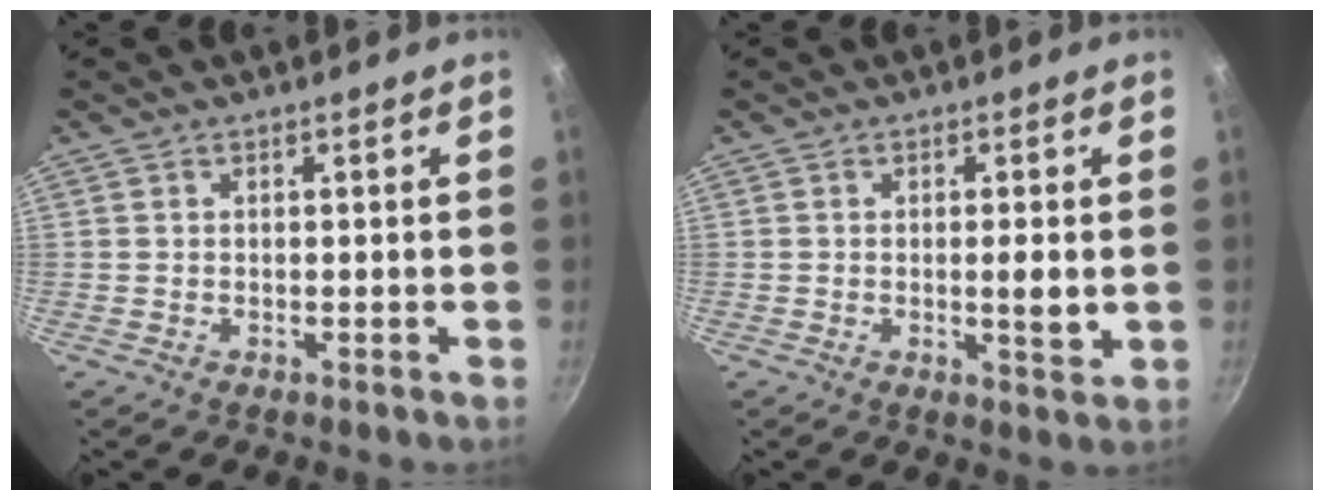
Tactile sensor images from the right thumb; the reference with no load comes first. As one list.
[{"total": 4.1, "force": [-0.2, 0.8, 4.0], "torque": [-0.072, -0.007, -0.002]}]